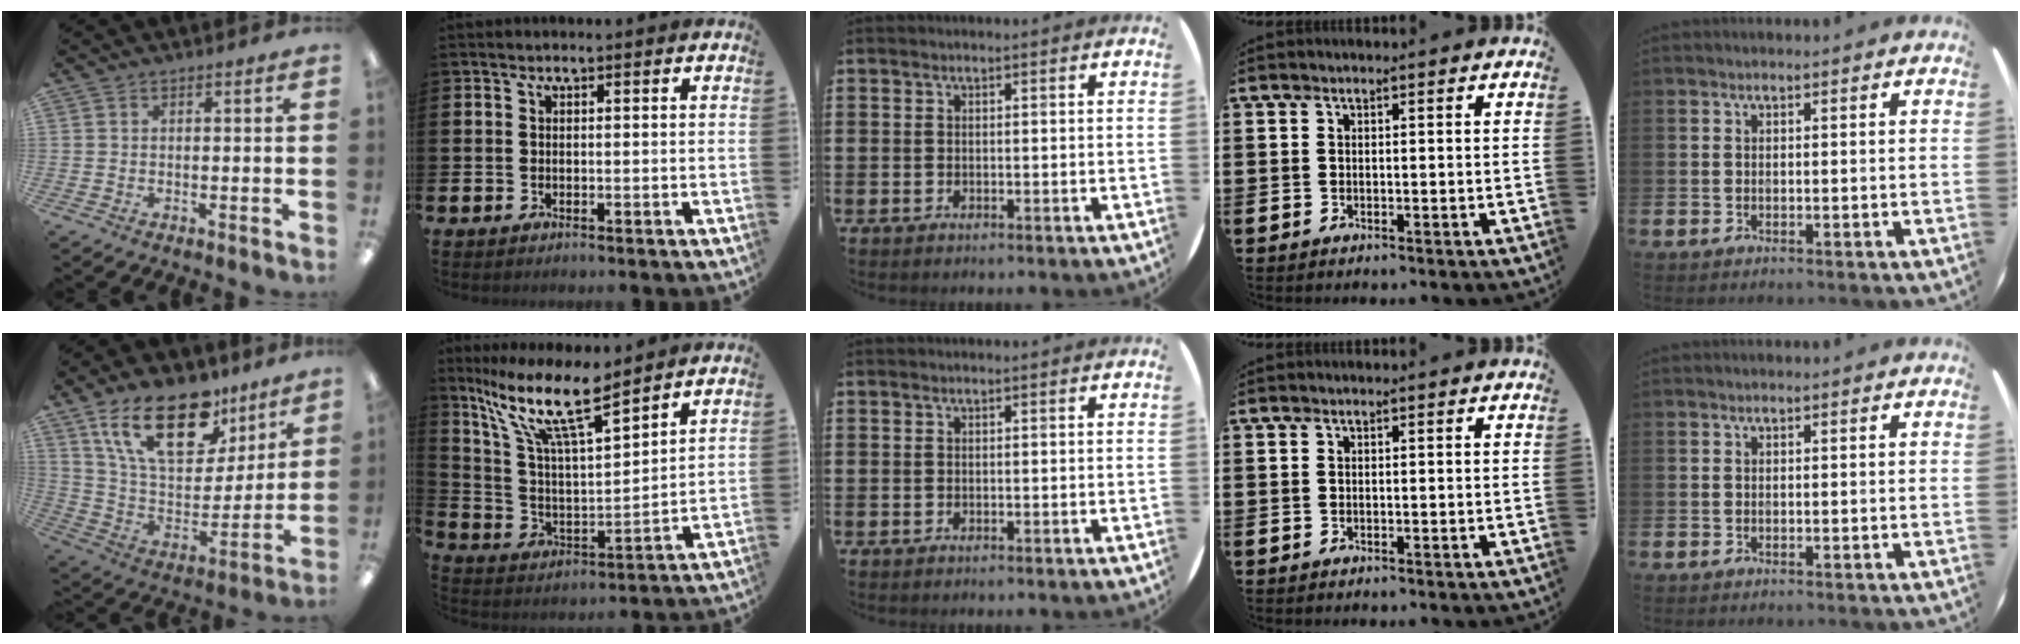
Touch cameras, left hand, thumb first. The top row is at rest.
{"thumb": {"total": 22.1, "force": [13.3, 11.3, 13.5], "torque": [-0.232, -0.063, 0.234]}, "index": {"total": 13.1, "force": [9.6, 3.0, 8.4], "torque": [-0.184, -0.039, 0.164]}}